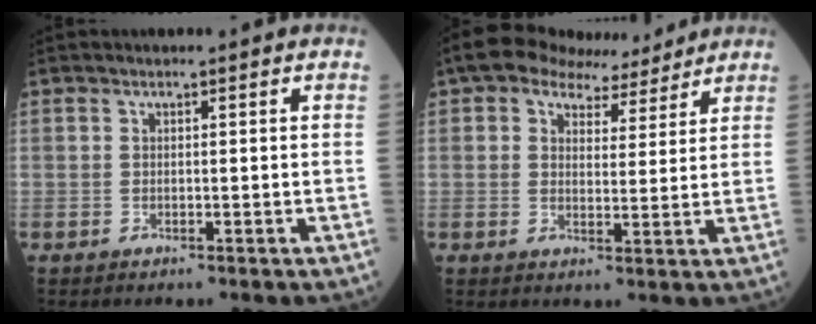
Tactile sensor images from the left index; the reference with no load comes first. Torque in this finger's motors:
{"motor_torque": [0.94, -1.03, 0.29, 0.01]}